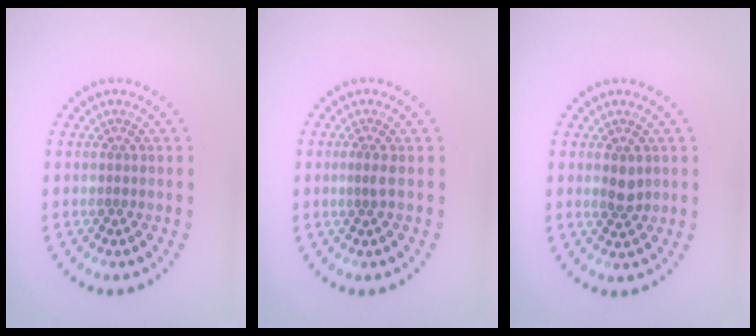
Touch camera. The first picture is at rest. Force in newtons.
{"total": 0.6, "press": 0.3, "slide": 0.6}
{"total": 1.6, "press": 1.6, "slide": 0.2}